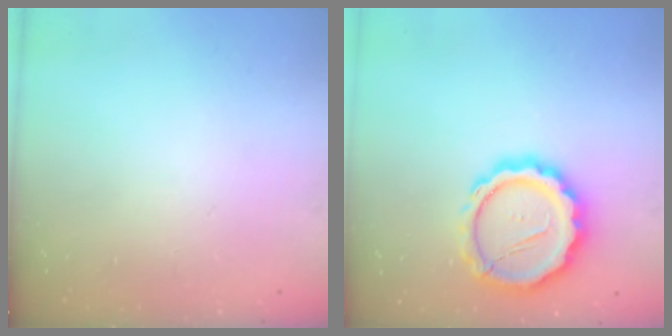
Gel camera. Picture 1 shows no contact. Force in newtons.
{"total": 15.4, "press": 15.2, "slide": 2.3}